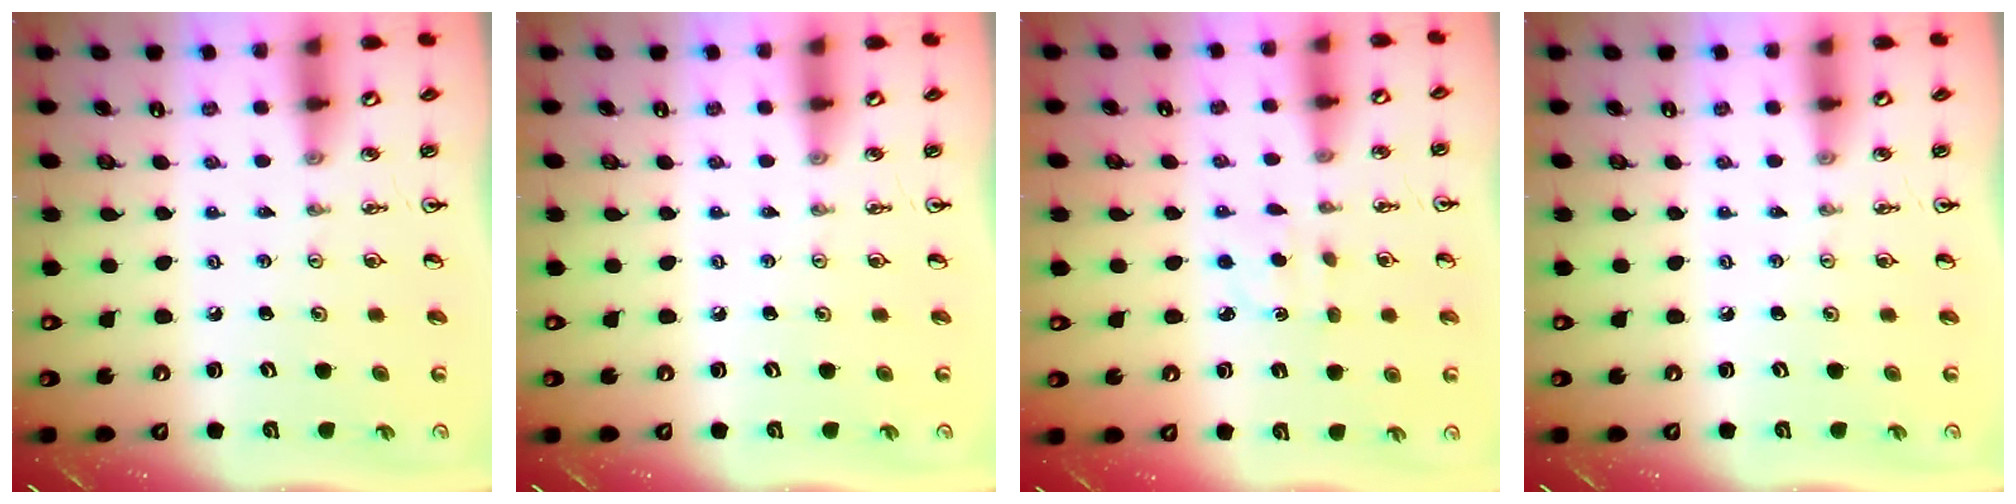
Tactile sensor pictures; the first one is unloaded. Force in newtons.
{"total": 0.0}
{"total": 2.0, "press": 1.9, "slide": 0.7}
{"total": 0.0}